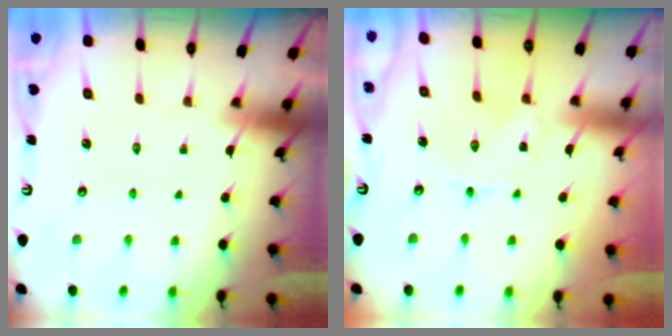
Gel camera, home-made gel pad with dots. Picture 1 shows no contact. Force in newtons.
{"total": 0.0}